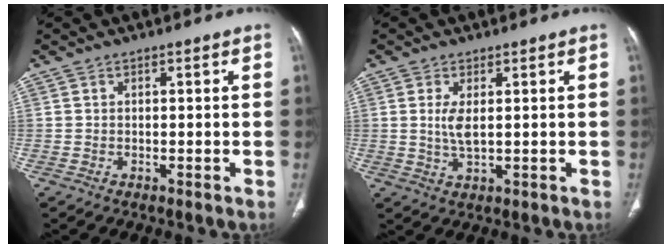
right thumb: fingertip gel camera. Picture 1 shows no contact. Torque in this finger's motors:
{"motor_torque": [-0.33, 0.13, 0.18, 0.27, 0.00]}